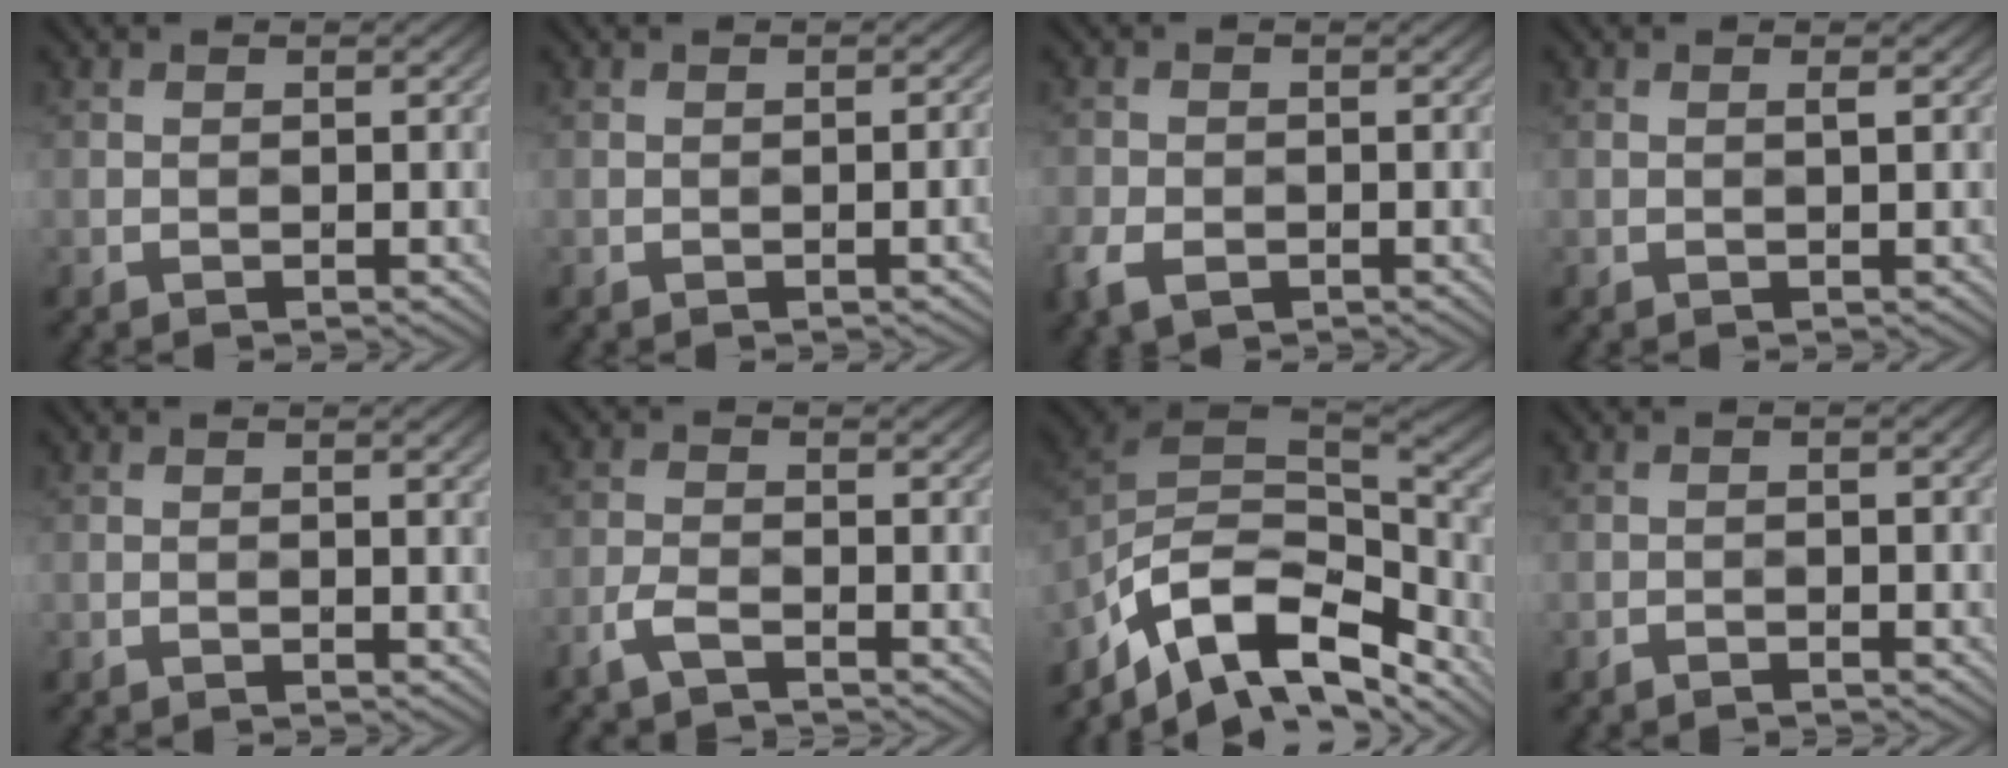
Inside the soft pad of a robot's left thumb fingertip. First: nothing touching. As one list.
[{"total": 2.0, "force": [-1.0, 0.4, 1.7], "torque": [-0.011, 0.007, -0.013]}, {"total": 4.3, "force": [-1.6, 3.0, 2.7], "torque": [-0.052, -0.012, -0.038]}, {"total": 1.2, "force": [0.9, 0.0, 0.8], "torque": [0.004, 0.003, 0.009]}, {"total": 1.6, "force": [0.3, 0.4, 1.5], "torque": [-0.006, 0.004, 0.002]}, {"total": 3.2, "force": [-2.2, 0.9, 2.1], "torque": [-0.045, -0.005, -0.048]}, {"total": 12.7, "force": [-4.4, 6.9, 9.7], "torque": [-0.230, -0.018, -0.070]}, {"total": 1.8, "force": [-1.2, 0.2, 1.4], "torque": [-0.018, 0.009, -0.020]}]